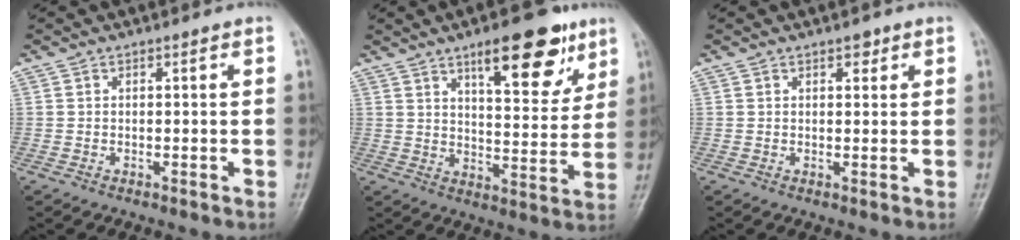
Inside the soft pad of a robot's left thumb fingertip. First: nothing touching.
{"total": 15.0, "force": [8.8, 5.4, 10.9], "torque": [-0.115, -0.040, 0.129]}
{"total": 1.8, "force": [1.1, 1.1, 0.9], "torque": [0.001, -0.003, 0.012]}